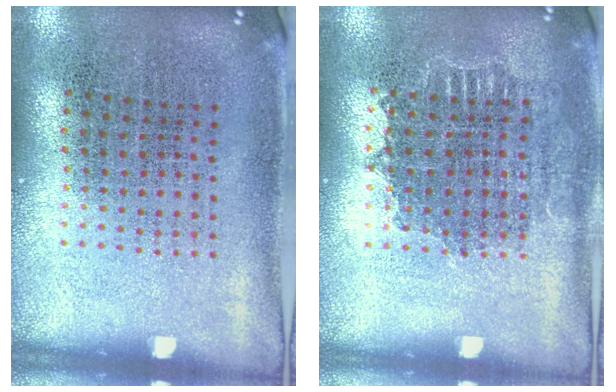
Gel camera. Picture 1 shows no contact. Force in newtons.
{"total": 1.1, "press": 1.0, "slide": 0.4}